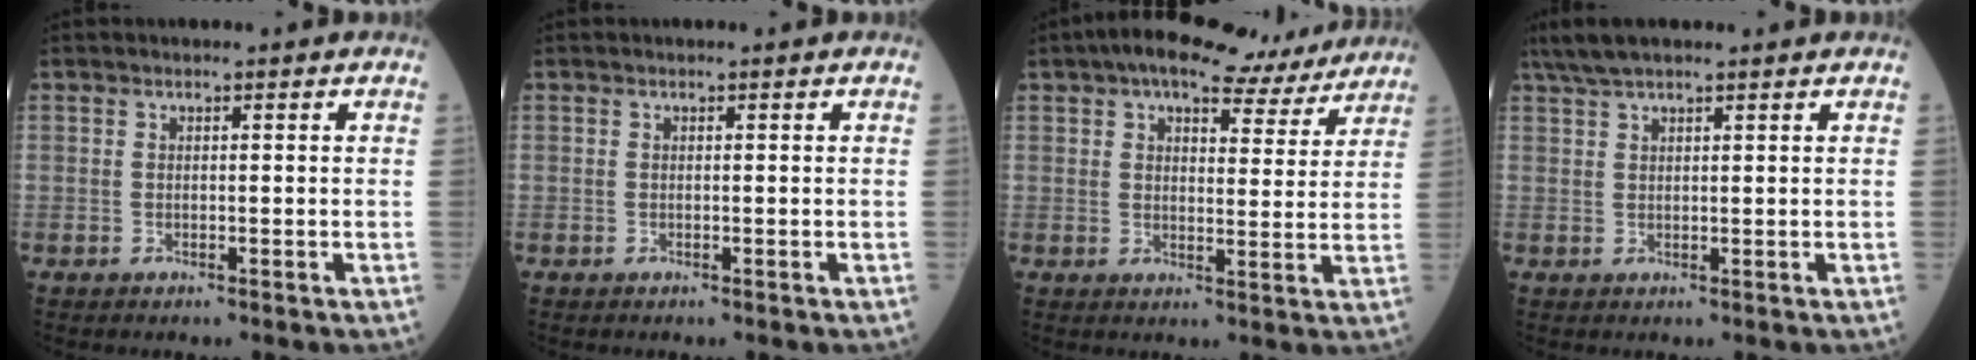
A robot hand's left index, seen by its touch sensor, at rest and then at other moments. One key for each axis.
{"total": 0.0}
{"total": 13.3, "fx": 10.9, "fy": 4.7, "fz": 6.0, "tx": -0.067, "ty": 0.027, "tz": 0.131}
{"total": 4.9, "fx": 3.9, "fy": 0.6, "fz": 2.9, "tx": -0.058, "ty": 0.028, "tz": 0.075}